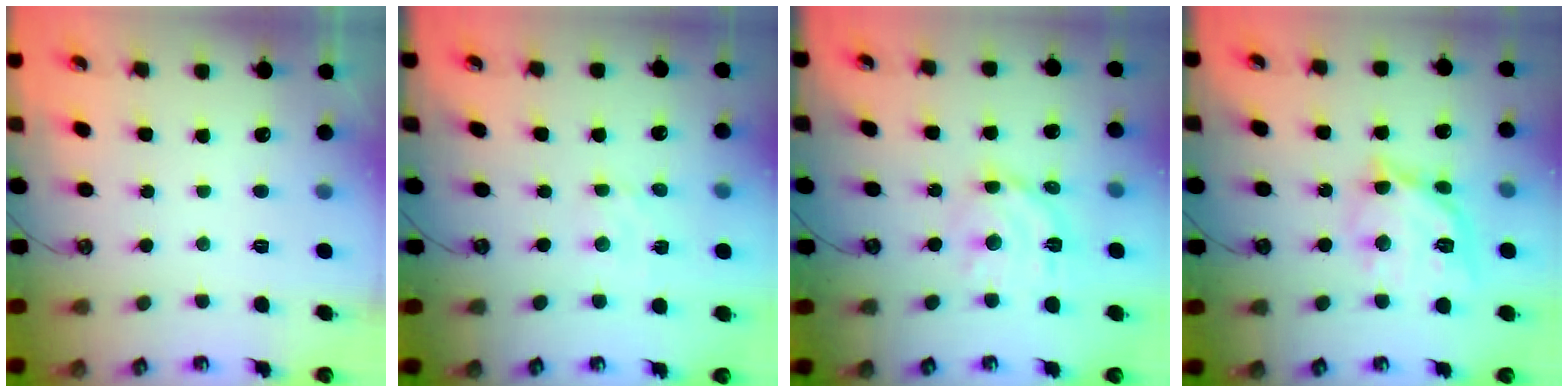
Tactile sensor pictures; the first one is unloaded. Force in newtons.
{"total": 2.7, "press": 2.7, "slide": 0.4}
{"total": 11.7, "press": 11.7, "slide": 0.9}
{"total": 15.3, "press": 15.2, "slide": 1.3}